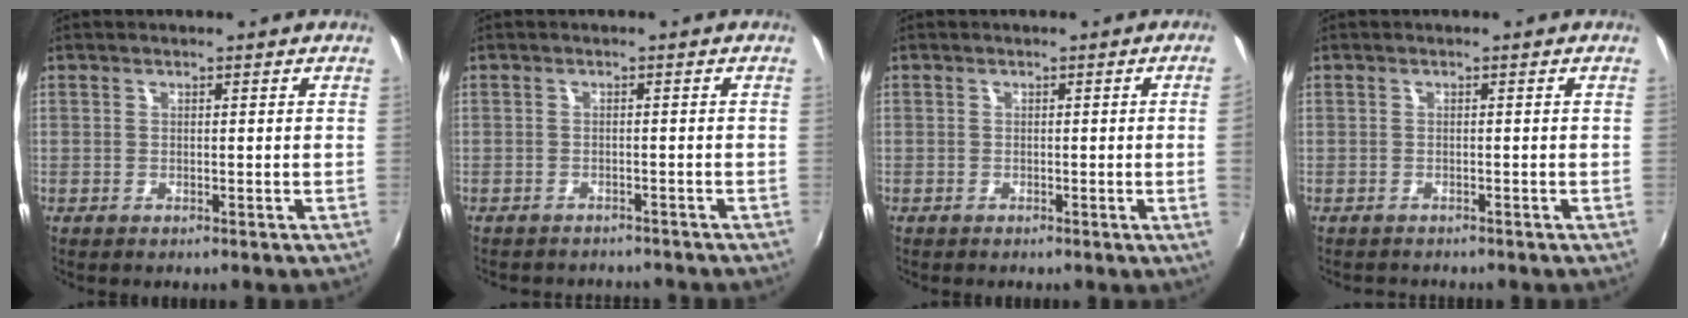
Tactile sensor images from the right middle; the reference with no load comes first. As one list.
[{"total": 5.4, "force": [-5.0, 1.7, 1.4], "torque": [-0.038, -0.015, -0.071]}, {"total": 2.7, "force": [-0.1, -1.7, 2.1], "torque": [-0.030, -0.015, 0.005]}, {"total": 1.5, "force": [-1.4, 0.5, 0.0], "torque": [-0.006, -0.006, -0.021]}]